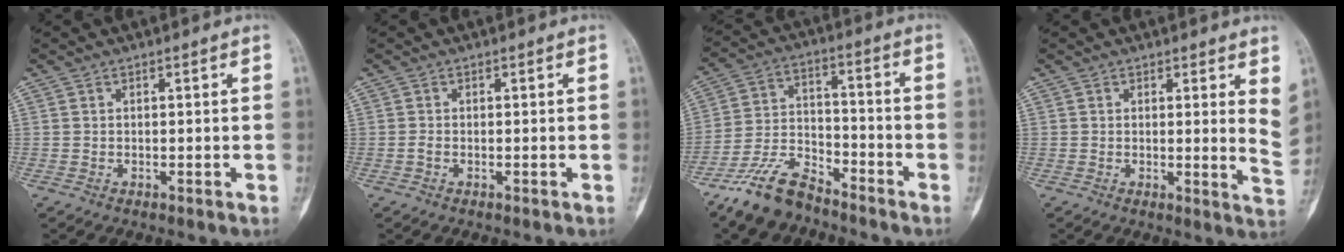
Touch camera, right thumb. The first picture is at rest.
{"total": 0.6, "force": [-0.3, 0.2, 0.5], "torque": [-0.013, -0.001, -0.006]}
{"total": 11.2, "force": [-8.8, 4.7, 4.9], "torque": [-0.089, 0.055, -0.175]}
{"total": 5.5, "force": [3.1, 1.0, 4.4], "torque": [-0.047, -0.027, 0.027]}